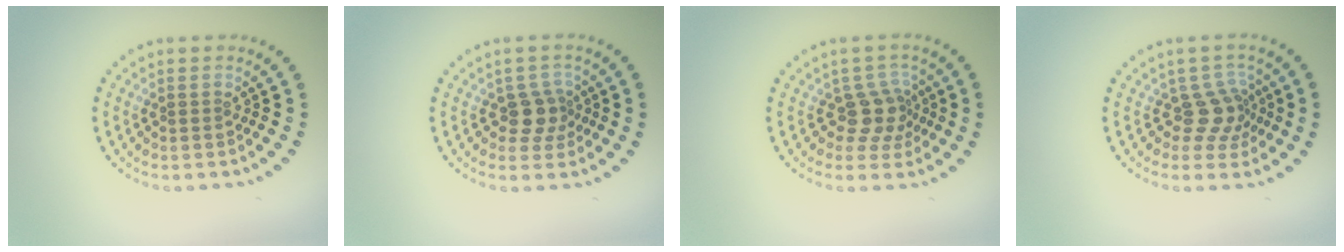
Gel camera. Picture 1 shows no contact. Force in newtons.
{"total": 2.5, "press": 2.0, "slide": 1.5}
{"total": 2.9, "press": 2.3, "slide": 1.8}
{"total": 2.9, "press": 2.1, "slide": 2.0}